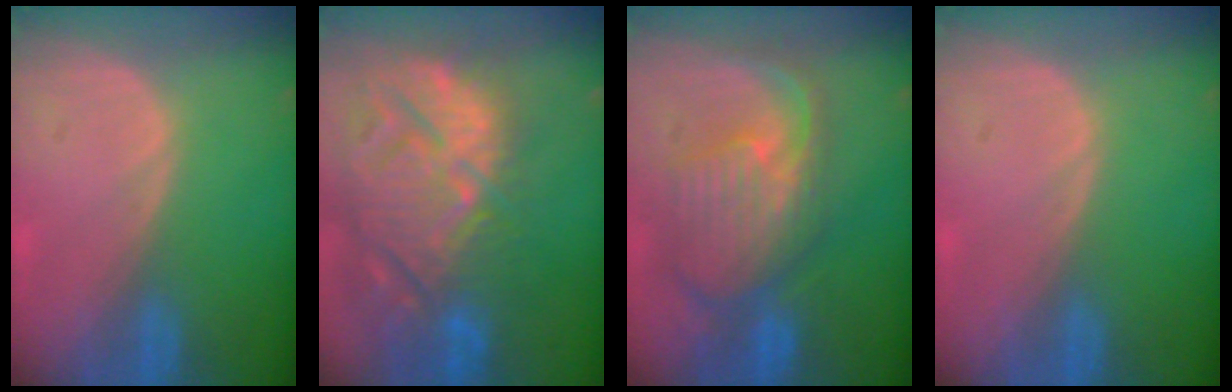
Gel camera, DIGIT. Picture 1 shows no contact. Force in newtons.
{"total": 15.2, "press": 13.0, "slide": 7.8}
{"total": 10.7, "press": 9.5, "slide": 5.0}
{"total": 0.0}